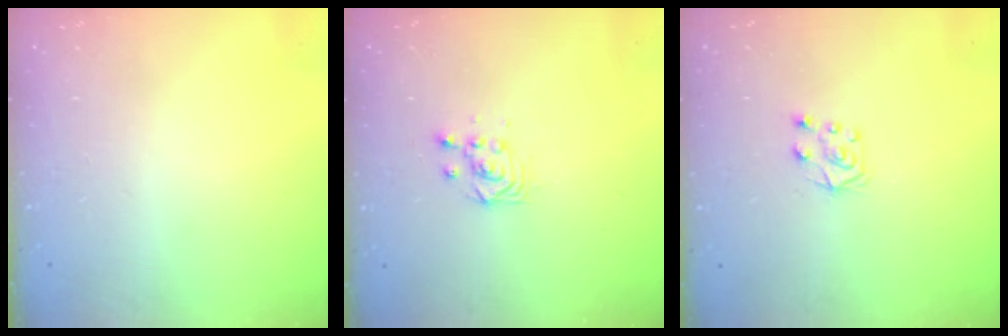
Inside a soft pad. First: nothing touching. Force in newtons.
{"total": 3.4, "press": 3.4, "slide": 0.1}
{"total": 6.1, "press": 6.1, "slide": 0.5}